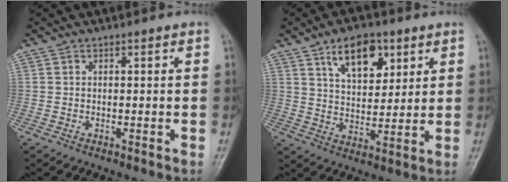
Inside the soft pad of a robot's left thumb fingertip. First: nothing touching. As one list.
[{"total": 11.1, "force": [5.7, 6.2, 7.1], "torque": [-0.083, -0.030, 0.098]}]